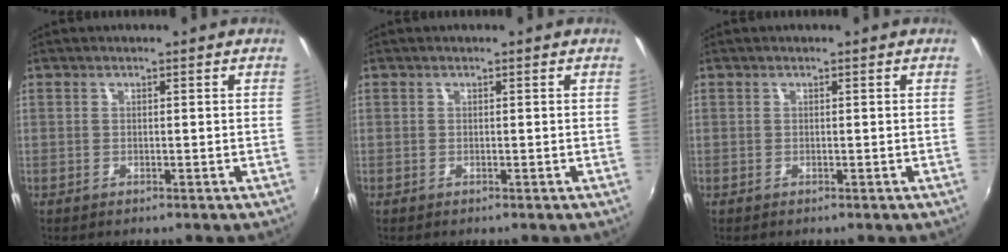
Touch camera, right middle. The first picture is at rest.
{"total": 0.0}
{"total": 0.0}